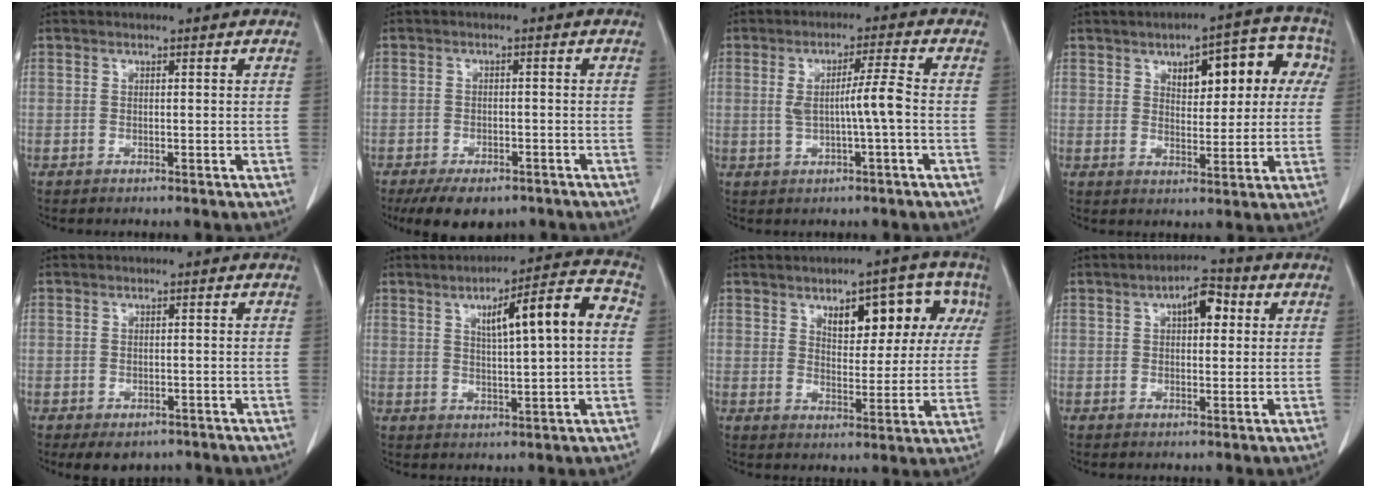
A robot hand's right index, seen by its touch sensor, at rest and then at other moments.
{"total": 8.5, "force": [-6.3, 4.0, 4.0], "torque": [-0.051, -0.001, -0.089]}
{"total": 5.4, "force": [-0.3, -0.4, 5.4], "torque": [-0.094, 0.004, -0.004]}
{"total": 11.6, "force": [3.8, 5.3, 9.6], "torque": [-0.111, 0.037, 0.050]}
{"total": 4.1, "force": [-2.8, 2.6, 1.5], "torque": [-0.010, 0.000, -0.032]}
{"total": 11.3, "force": [2.7, 1.4, 10.9], "torque": [-0.159, 0.025, 0.039]}
{"total": 11.1, "force": [4.9, 5.1, 8.5], "torque": [-0.103, 0.027, 0.071]}
{"total": 5.3, "force": [1.7, 2.2, 4.5], "torque": [-0.069, 0.016, 0.024]}